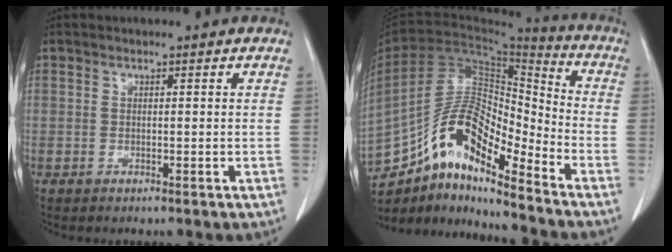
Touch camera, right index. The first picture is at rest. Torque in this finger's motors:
{"motor_torque": [1.09, -0.93, 0.03, -0.02]}